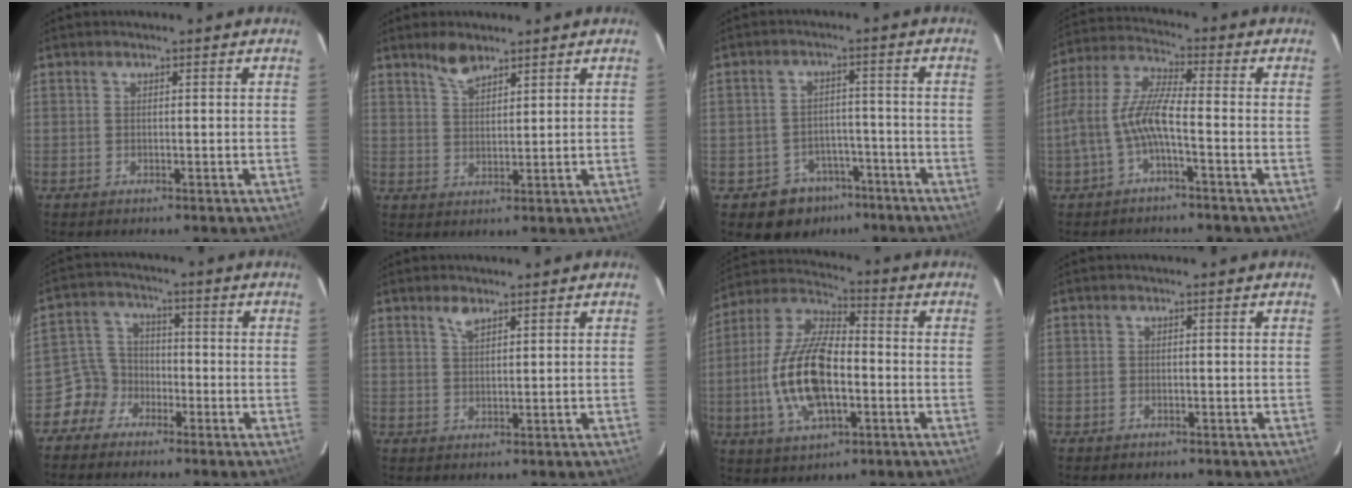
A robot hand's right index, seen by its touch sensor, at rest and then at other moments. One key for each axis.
{"total": 4.2, "fx": 3.4, "fy": 1.5, "fz": 1.8, "tx": -0.032, "ty": 0.001, "tz": 0.065}
{"total": 7.8, "fx": -4.9, "fy": 6.0, "fz": 1.0, "tx": -0.026, "ty": 0.030, "tz": -0.054}
{"total": 8.8, "fx": -3.0, "fy": 1.8, "fz": 8.1, "tx": -0.188, "ty": 0.012, "tz": -0.056}
{"total": 5.8, "fx": -3.6, "fy": 4.5, "fz": 0.0, "tx": -0.004, "ty": 0.029, "tz": -0.076}
{"total": 2.3, "fx": 1.7, "fy": 1.0, "fz": 1.2, "tx": -0.021, "ty": 0.002, "tz": 0.033}
{"total": 17.2, "fx": -3.5, "fy": 7.6, "fz": 15.0, "tx": -0.314, "ty": 0.001, "tz": -0.067}
{"total": 0.9, "fx": -0.6, "fy": 0.7, "fz": 0.2, "tx": -0.003, "ty": 0.000, "tz": -0.007}